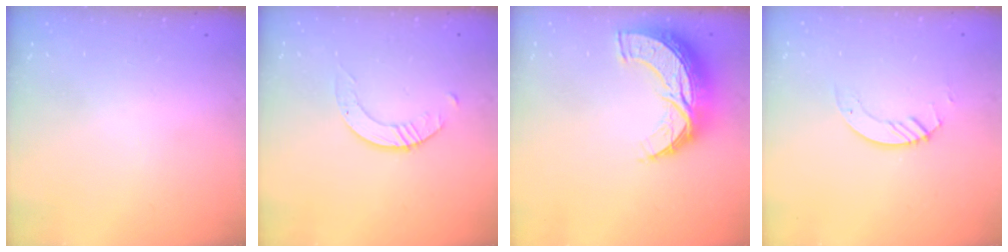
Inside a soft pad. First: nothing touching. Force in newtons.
{"total": 1.7, "press": 1.7, "slide": 0.2}
{"total": 13.7, "press": 13.6, "slide": 0.8}
{"total": 2.9, "press": 2.9, "slide": 0.3}